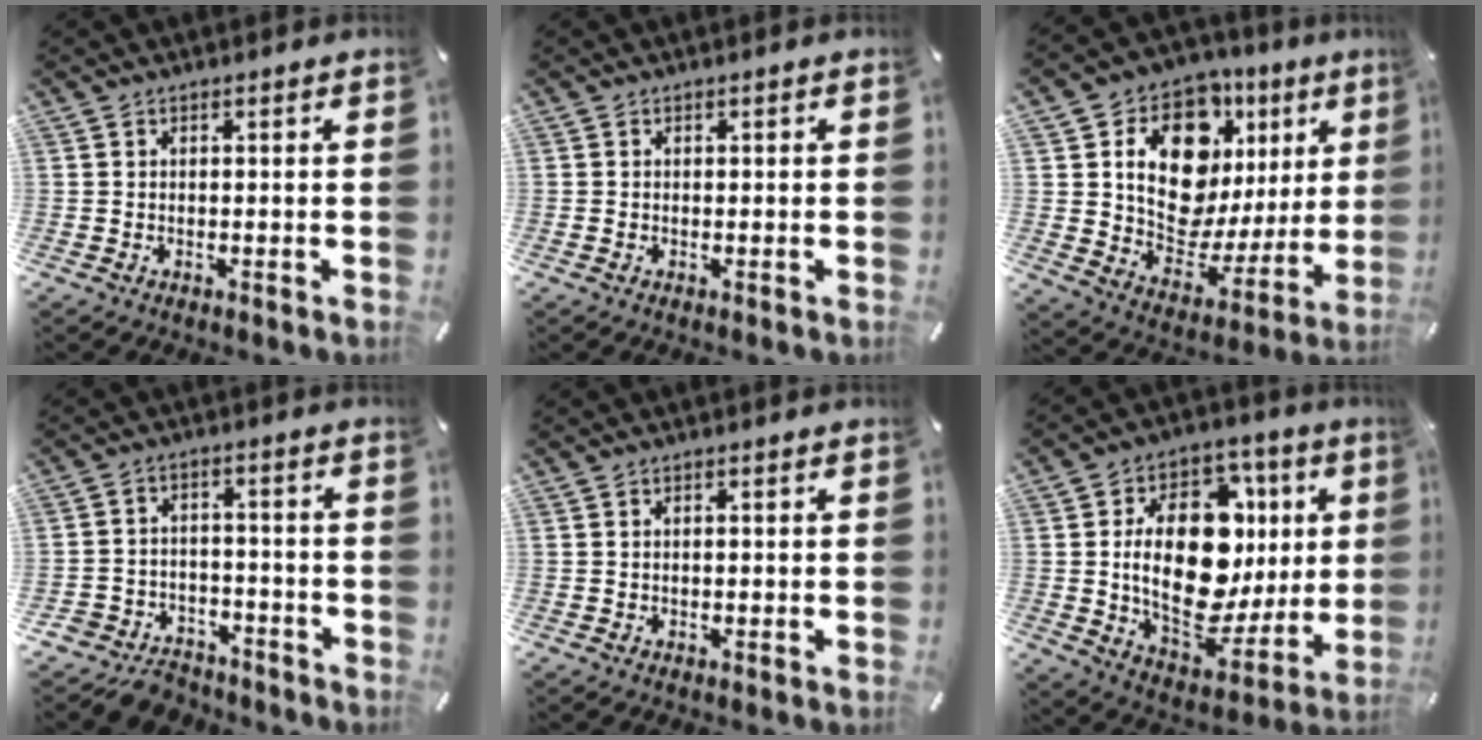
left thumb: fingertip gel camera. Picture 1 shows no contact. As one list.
[{"total": 0.8, "force": [-0.2, 0.5, 0.6], "torque": [-0.010, 0.001, -0.005]}, {"total": 16.7, "force": [7.3, 11.1, 10.2], "torque": [-0.162, -0.053, 0.128]}, {"total": 7.0, "force": [-5.9, 3.6, 1.0], "torque": [-0.020, 0.026, -0.116]}, {"total": 0.8, "force": [-0.1, 0.3, 0.7], "torque": [-0.013, 0.001, -0.002]}, {"total": 26.4, "force": [2.9, 16.3, 20.6], "torque": [-0.356, -0.031, 0.053]}]